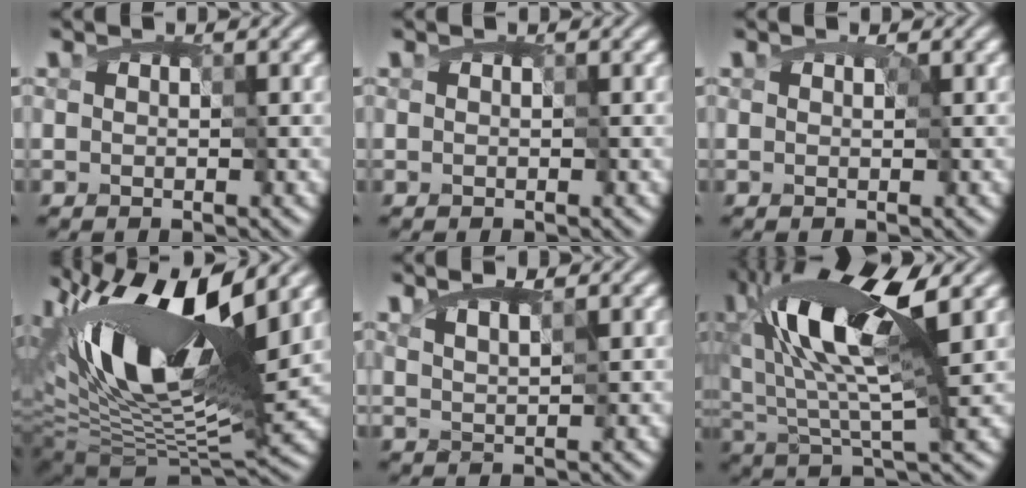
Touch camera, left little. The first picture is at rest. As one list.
[{"total": 0.0}, {"total": 0.5, "force": [0.3, 0.3, 0.3], "torque": [-0.007, 0.006, -0.001]}, {"total": 14.6, "force": [4.0, 6.2, 12.6], "torque": [-0.236, 0.019, 0.063]}, {"total": 0.6, "force": [0.0, 0.0, 0.6], "torque": [-0.016, -0.001, 0.003]}, {"total": 9.4, "force": [2.2, 3.4, 8.5], "torque": [-0.165, 0.004, 0.040]}]